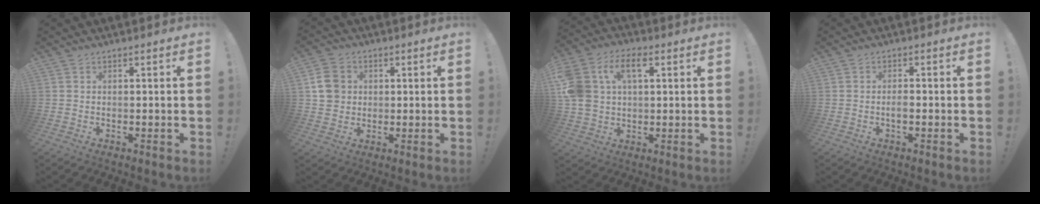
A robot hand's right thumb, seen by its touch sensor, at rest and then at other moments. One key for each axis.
{"total": 8.6, "fx": 1.7, "fy": 7.7, "fz": 3.3, "tx": -0.055, "ty": 0.005, "tz": 0.035}
{"total": 13.0, "fx": 4.2, "fy": 9.0, "fz": 8.3, "tx": -0.182, "ty": -0.001, "tz": 0.078}
{"total": 2.4, "fx": -0.8, "fy": 0.8, "fz": 2.1, "tx": -0.039, "ty": 0.006, "tz": -0.015}